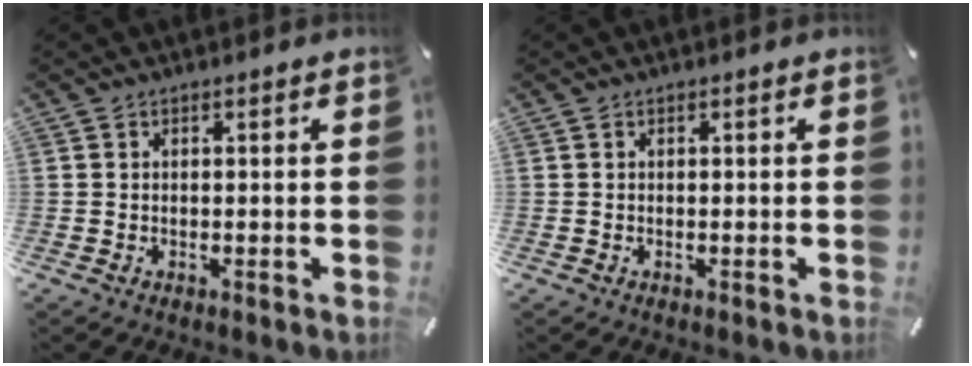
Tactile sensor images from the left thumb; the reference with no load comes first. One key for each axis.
{"total": 0.0}